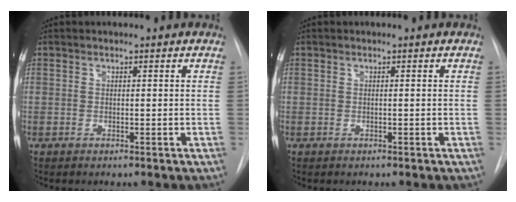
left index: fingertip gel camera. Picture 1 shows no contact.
{"total": 0.0}